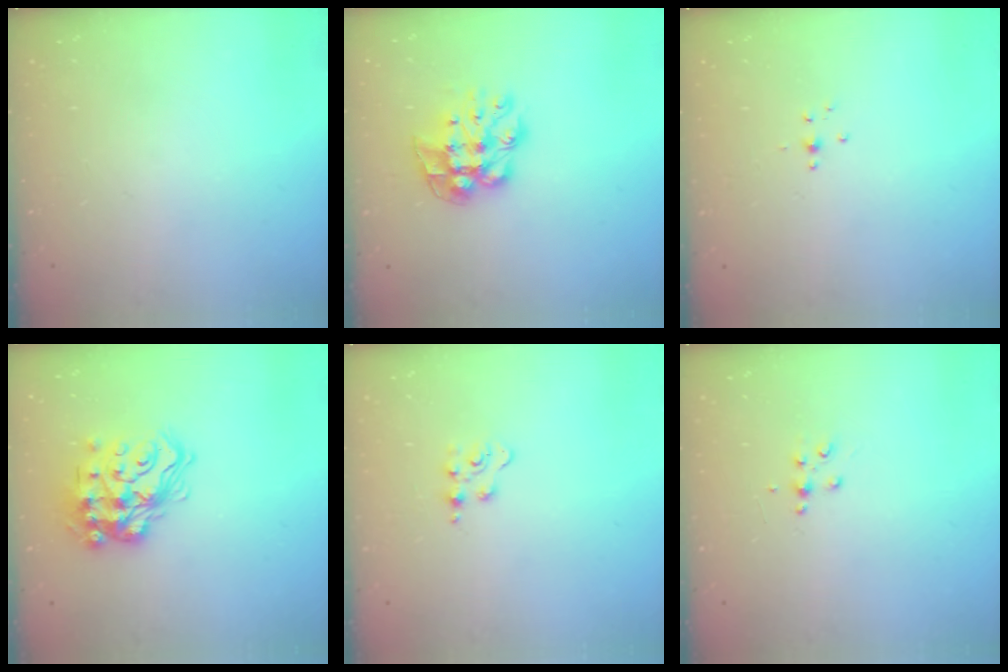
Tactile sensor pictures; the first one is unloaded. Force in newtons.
{"total": 10.2, "press": 10.2, "slide": 0.5}
{"total": 2.7, "press": 2.6, "slide": 0.9}
{"total": 17.6, "press": 17.5, "slide": 1.9}
{"total": 2.9, "press": 2.9, "slide": 0.4}
{"total": 4.3, "press": 4.3, "slide": 0.5}